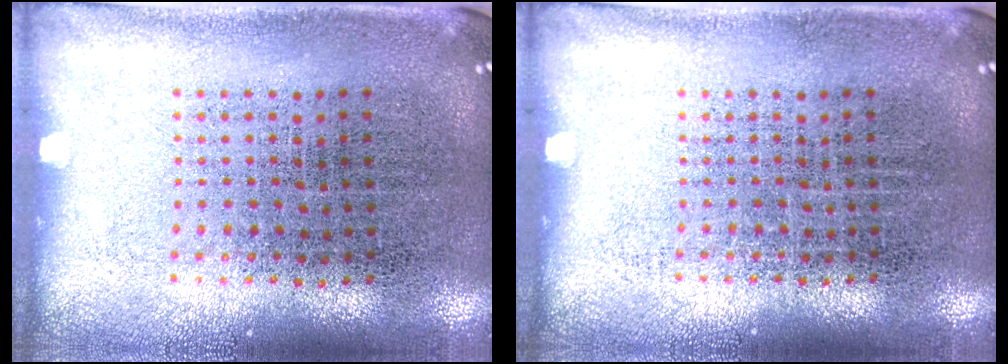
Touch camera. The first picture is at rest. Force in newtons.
{"total": 0.0}